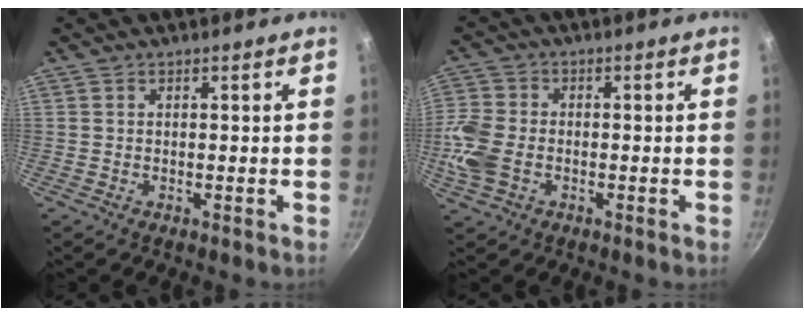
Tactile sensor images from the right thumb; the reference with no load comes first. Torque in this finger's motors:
{"motor_torque": [0.98, 0.98, 1.04, -0.13, 0.13]}